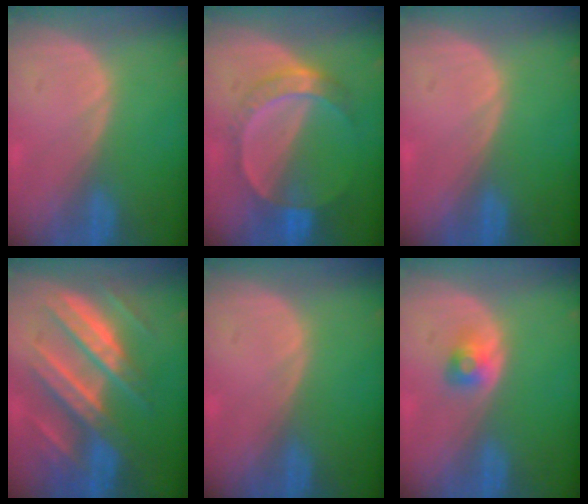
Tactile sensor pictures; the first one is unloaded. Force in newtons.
{"total": 7.3, "press": 6.4, "slide": 3.6}
{"total": 0.0}
{"total": 11.2, "press": 11.1, "slide": 1.0}
{"total": 0.0}
{"total": 2.6, "press": 2.4, "slide": 1.0}